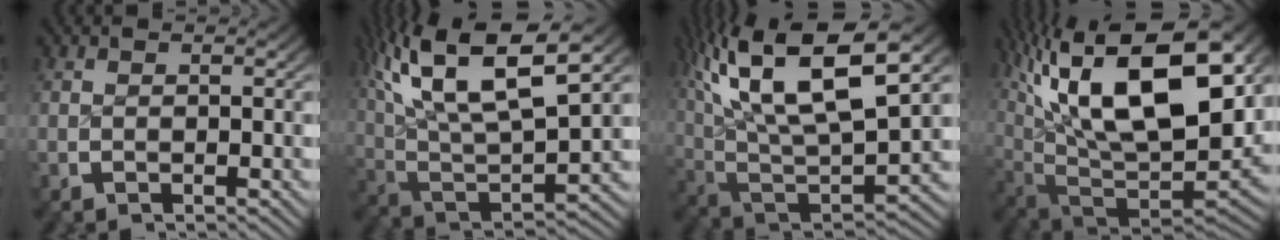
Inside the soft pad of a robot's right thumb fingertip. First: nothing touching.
{"total": 14.5, "force": [3.8, 8.6, 11.0], "torque": [-0.226, -0.019, 0.067]}
{"total": 16.1, "force": [3.4, 9.6, 12.5], "torque": [-0.264, -0.036, 0.072]}
{"total": 21.4, "force": [2.9, 13.1, 16.6], "torque": [-0.336, -0.050, 0.073]}